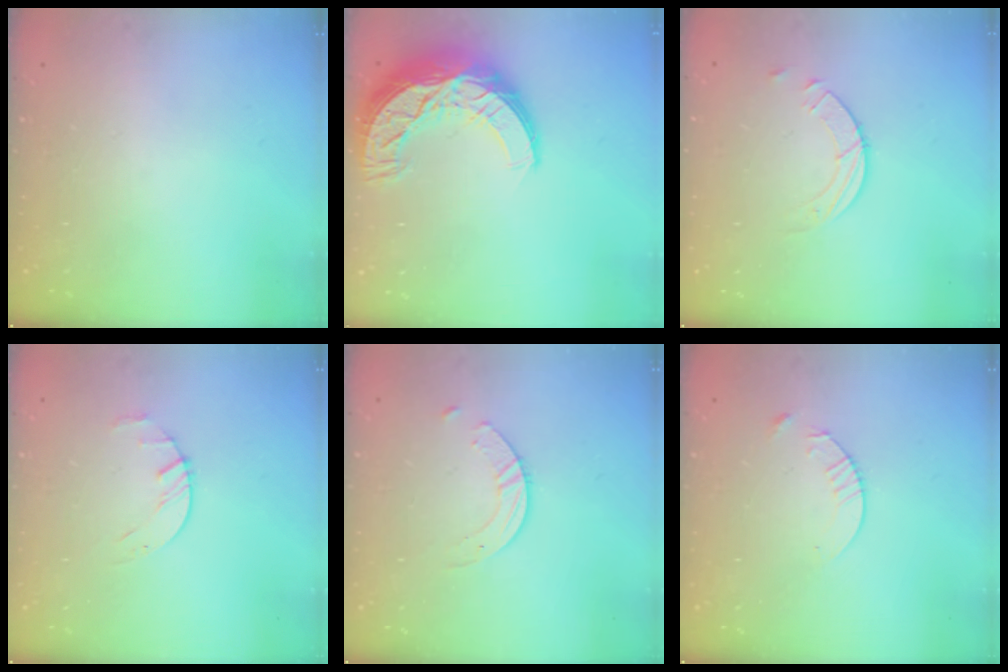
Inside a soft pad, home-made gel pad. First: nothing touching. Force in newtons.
{"total": 16.4, "press": 16.4, "slide": 0.9}
{"total": 3.8, "press": 3.7, "slide": 0.4}
{"total": 2.2, "press": 2.2, "slide": 0.4}
{"total": 4.5, "press": 4.5, "slide": 0.3}
{"total": 4.8, "press": 4.8, "slide": 0.6}